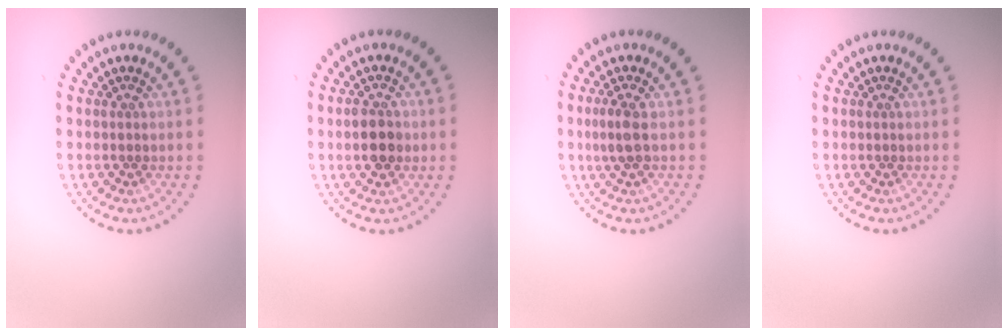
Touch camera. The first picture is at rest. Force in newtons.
{"total": 2.8, "press": 2.8, "slide": 0.2}
{"total": 1.7, "press": 1.6, "slide": 0.7}
{"total": 0.0}